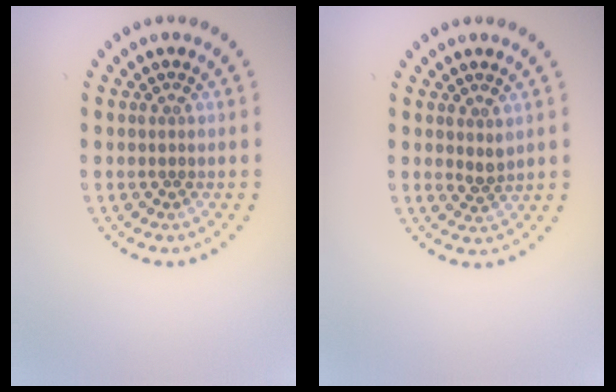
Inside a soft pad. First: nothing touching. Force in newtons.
{"total": 1.2, "press": 1.0, "slide": 0.6}